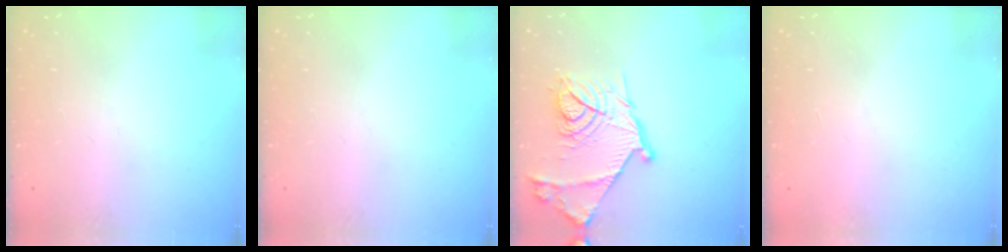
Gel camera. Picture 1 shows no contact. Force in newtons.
{"total": 0.0}
{"total": 19.7, "press": 19.7, "slide": 1.1}
{"total": 1.5, "press": 1.5, "slide": 0.1}